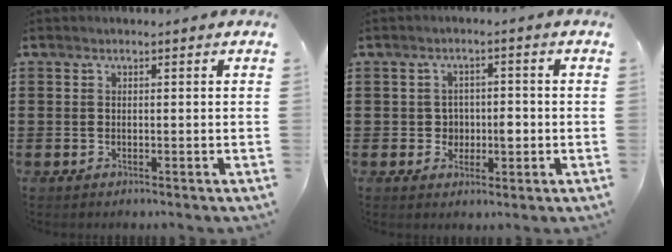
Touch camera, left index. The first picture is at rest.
{"total": 3.1, "force": [-0.6, 2.4, 1.8], "torque": [-0.035, 0.001, -0.017]}